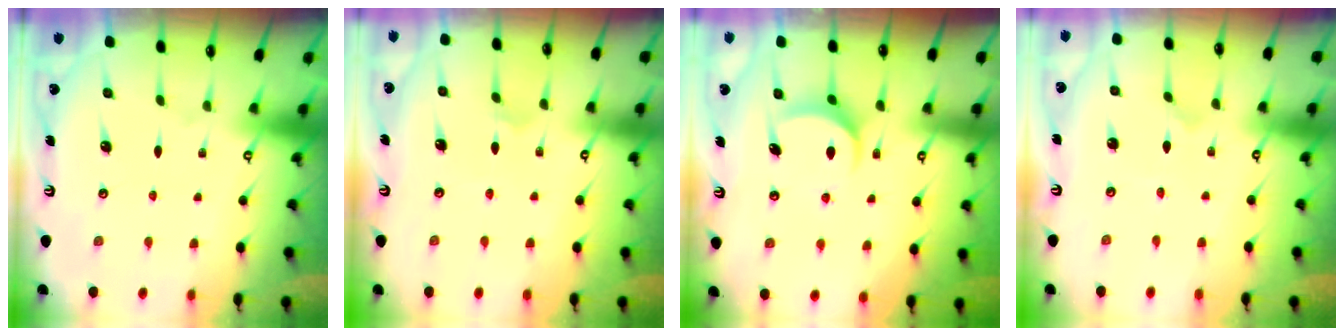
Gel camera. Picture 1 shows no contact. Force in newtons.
{"total": 3.2, "press": 3.2, "slide": 0.3}
{"total": 8.0, "press": 7.9, "slide": 0.9}
{"total": 0.0}